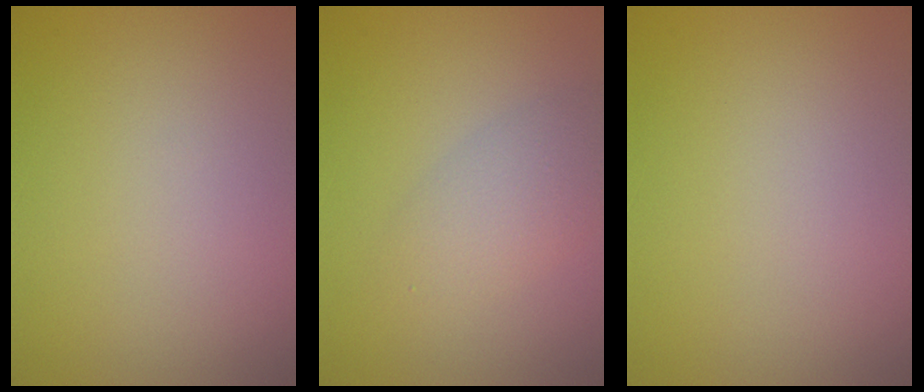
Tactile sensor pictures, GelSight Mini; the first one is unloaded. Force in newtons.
{"total": 3.0, "press": 3.0, "slide": 0.1}
{"total": 0.0}